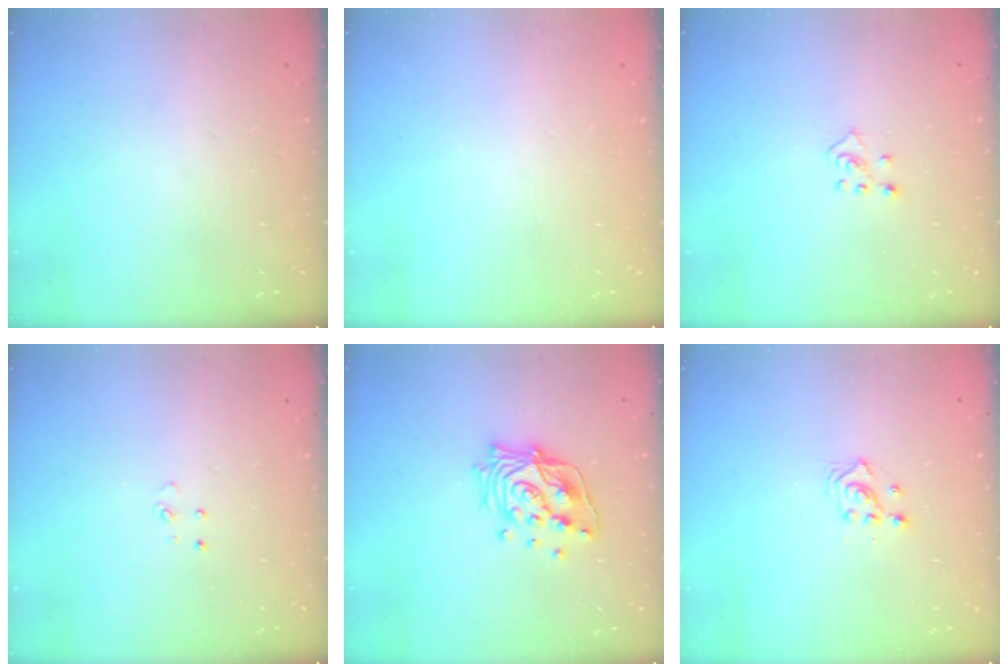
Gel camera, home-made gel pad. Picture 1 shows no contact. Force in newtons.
{"total": 0.0}
{"total": 2.3, "press": 2.3, "slide": 0.5}
{"total": 3.8, "press": 3.8, "slide": 0.3}
{"total": 15.0, "press": 14.8, "slide": 1.9}
{"total": 2.3, "press": 2.3, "slide": 0.3}